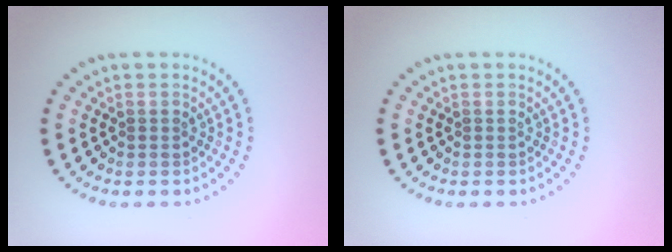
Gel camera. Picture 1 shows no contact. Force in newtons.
{"total": 0.0}